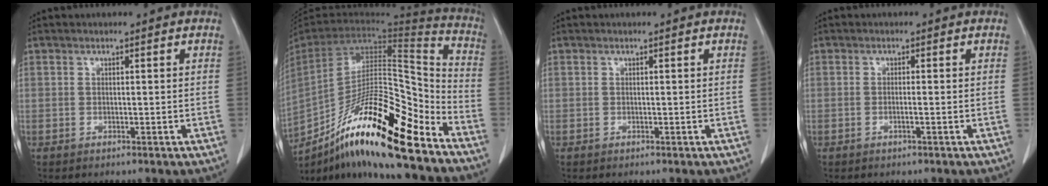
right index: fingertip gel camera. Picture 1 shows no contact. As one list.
[{"total": 24.5, "force": [-16.3, 3.2, 18.0], "torque": [-0.297, -0.017, -0.287]}, {"total": 0.0}, {"total": 0.9, "force": [-0.4, -0.1, 0.8], "torque": [-0.015, 0.001, -0.006]}]